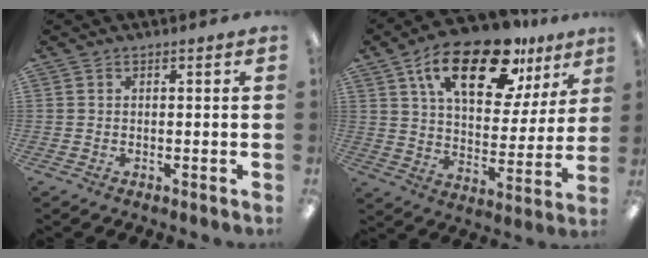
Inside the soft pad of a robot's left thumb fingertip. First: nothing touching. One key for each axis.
{"total": 21.5, "fx": 12.8, "fy": 9.8, "fz": 14.2, "tx": -0.221, "ty": -0.057, "tz": 0.215}